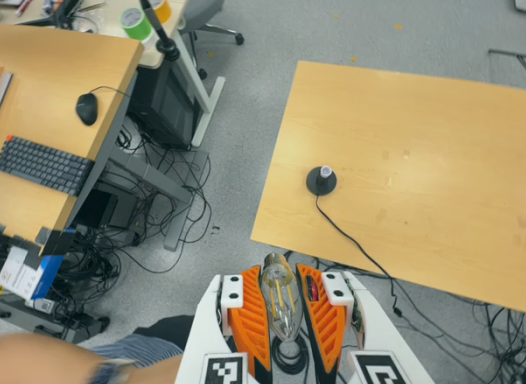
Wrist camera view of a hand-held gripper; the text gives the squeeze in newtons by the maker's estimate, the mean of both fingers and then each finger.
{"total": 24.0, "left": 25.1, "right": 22.9}